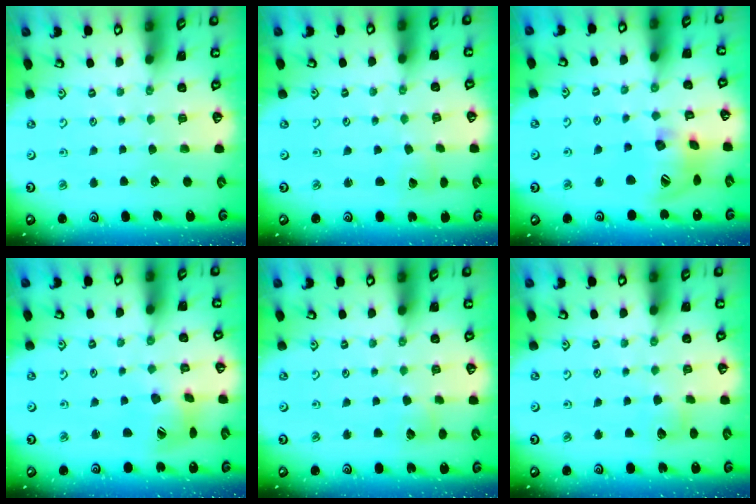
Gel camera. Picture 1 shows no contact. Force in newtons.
{"total": 1.5, "press": 1.5, "slide": 0.2}
{"total": 16.7, "press": 16.5, "slide": 2.2}
{"total": 11.4, "press": 11.3, "slide": 1.0}
{"total": 5.7, "press": 5.6, "slide": 0.5}
{"total": 5.1, "press": 5.1, "slide": 0.6}